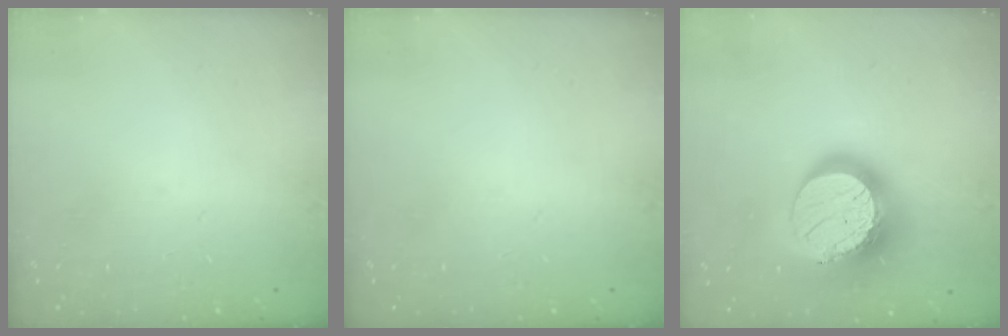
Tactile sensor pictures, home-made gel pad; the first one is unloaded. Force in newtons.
{"total": 0.0}
{"total": 22.4, "press": 22.3, "slide": 1.7}